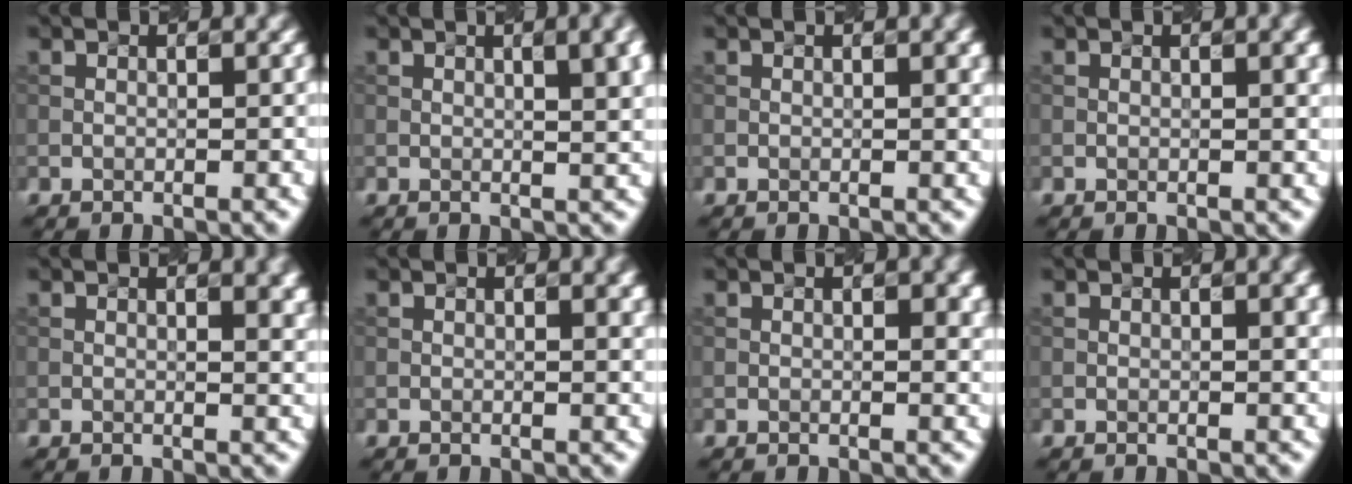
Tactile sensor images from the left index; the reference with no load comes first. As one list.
[{"total": 6.5, "force": [2.1, 2.6, 5.6], "torque": [-0.034, 0.022, 0.027]}, {"total": 1.5, "force": [0.4, 0.5, 1.4], "torque": [-0.011, 0.004, 0.005]}, {"total": 1.9, "force": [0.6, 0.6, 1.7], "torque": [-0.014, 0.005, 0.007]}, {"total": 4.4, "force": [1.7, 2.1, 3.5], "torque": [-0.018, 0.016, 0.018]}, {"total": 2.1, "force": [0.9, 0.8, 1.7], "torque": [-0.009, 0.005, 0.008]}, {"total": 1.8, "force": [0.4, 0.6, 1.7], "torque": [-0.014, 0.003, 0.012]}, {"total": 1.9, "force": [0.6, 0.6, 1.7], "torque": [-0.013, 0.004, 0.007]}]